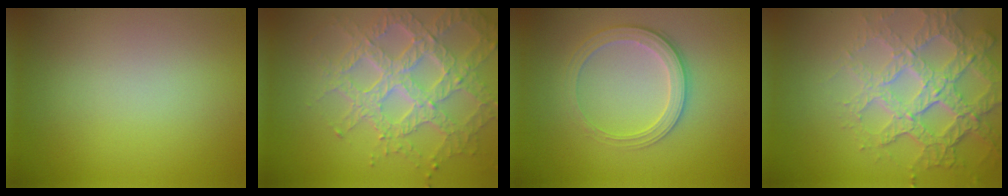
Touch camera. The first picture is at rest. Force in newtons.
{"total": 7.1, "press": 5.3, "slide": 4.7}
{"total": 2.8, "press": 2.6, "slide": 0.8}
{"total": 7.4, "press": 5.2, "slide": 5.2}